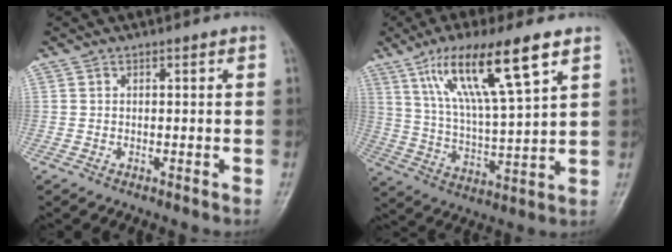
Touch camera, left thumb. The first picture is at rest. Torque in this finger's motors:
{"motor_torque": [1.54, 1.53, 1.42, -1.35, 0.24]}